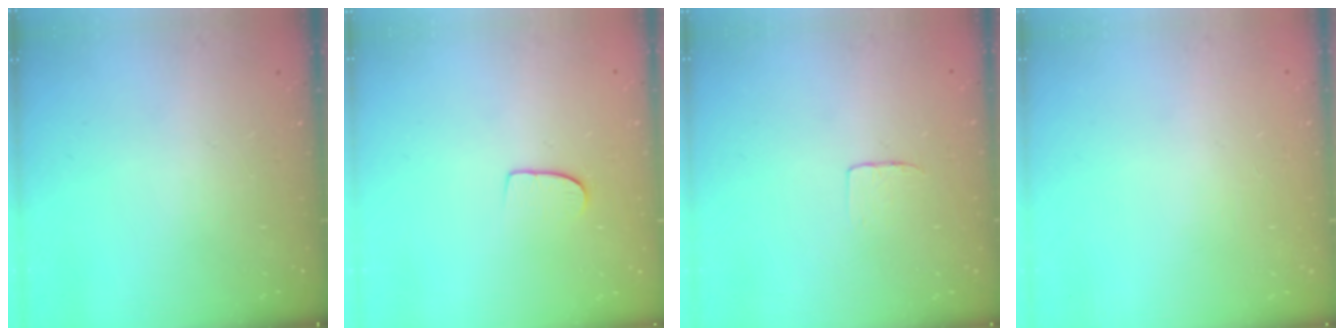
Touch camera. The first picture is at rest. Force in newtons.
{"total": 6.5, "press": 6.5, "slide": 0.5}
{"total": 3.4, "press": 3.4, "slide": 0.3}
{"total": 0.0}